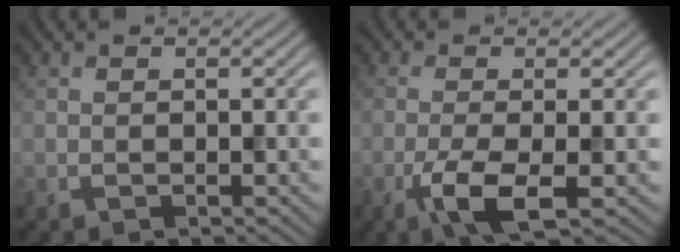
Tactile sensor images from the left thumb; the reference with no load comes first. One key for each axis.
{"total": 4.7, "fx": -2.3, "fy": 1.0, "fz": 4.0, "tx": -0.074, "ty": -0.002, "tz": -0.048}